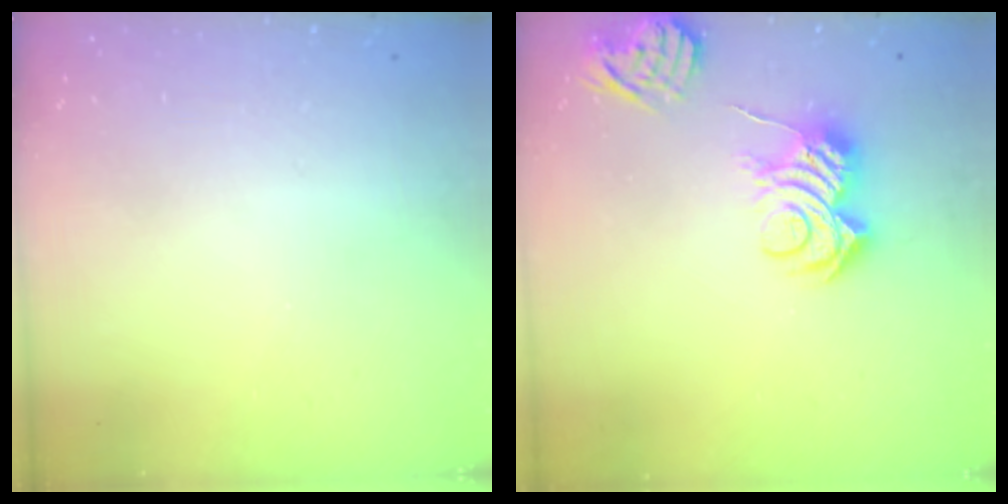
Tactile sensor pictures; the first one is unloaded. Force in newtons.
{"total": 10.9, "press": 10.8, "slide": 1.1}